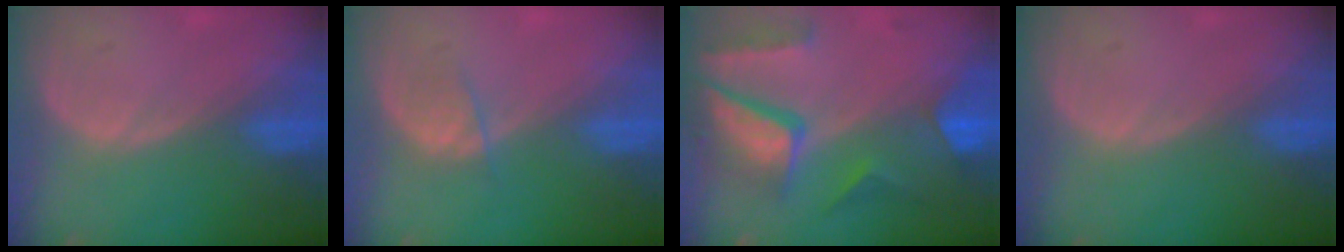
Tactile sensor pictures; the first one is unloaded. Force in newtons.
{"total": 1.9, "press": 1.9, "slide": 0.4}
{"total": 10.4, "press": 8.8, "slide": 5.5}
{"total": 0.0}